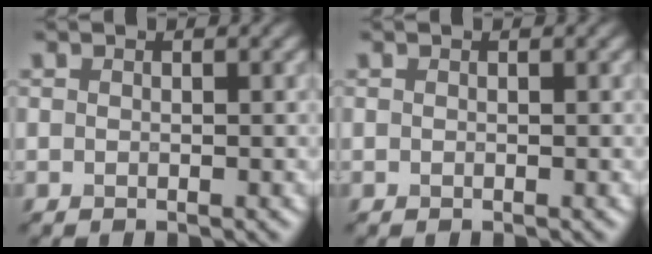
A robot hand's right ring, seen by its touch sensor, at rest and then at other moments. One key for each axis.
{"total": 0.0}